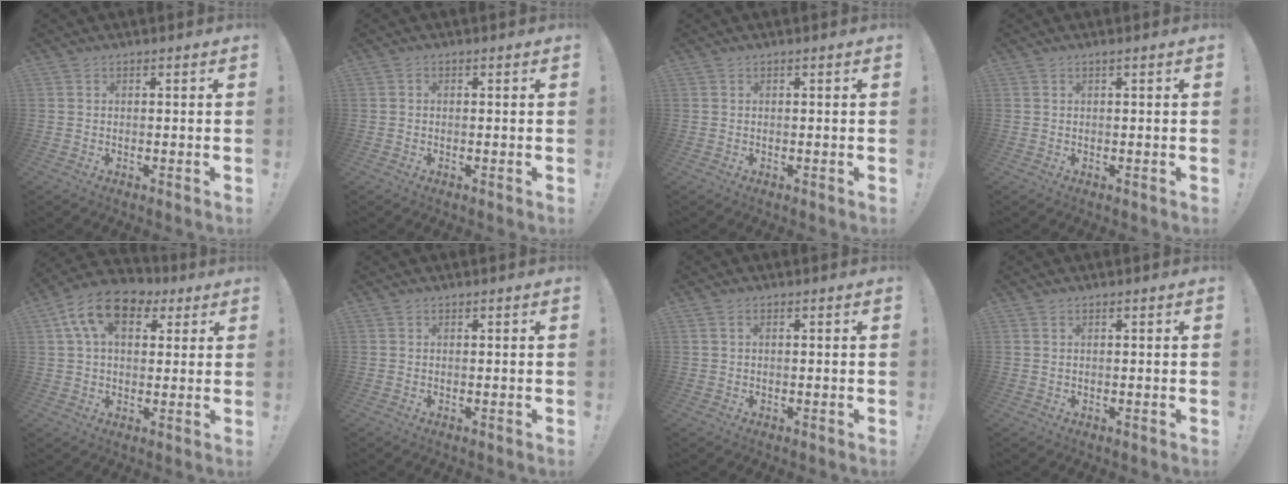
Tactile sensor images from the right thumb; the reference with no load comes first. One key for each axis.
{"total": 0.6, "fx": -0.3, "fy": 0.4, "fz": 0.2, "tx": -0.004, "ty": 0.001, "tz": -0.007}
{"total": 0.0}
{"total": 0.7, "fx": 0.3, "fy": -0.2, "fz": 0.6, "tx": -0.012, "ty": 0.000, "tz": 0.005}
{"total": 13.8, "fx": 5.4, "fy": 8.9, "fz": 9.1, "tx": -0.157, "ty": -0.005, "tz": 0.103}
{"total": 0.0}
{"total": 1.0, "fx": 0.3, "fy": 0.6, "fz": 0.7, "tx": -0.014, "ty": 0.002, "tz": 0.006}
{"total": 0.6, "fx": 0.4, "fy": 0.0, "fz": 0.5, "tx": -0.010, "ty": 0.001, "tz": 0.008}